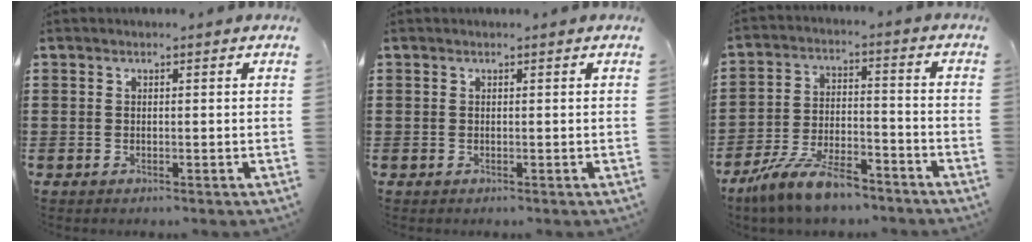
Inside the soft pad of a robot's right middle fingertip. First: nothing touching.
{"total": 0.0}
{"total": 9.7, "force": [-7.9, 2.1, 5.2], "torque": [-0.111, 0.013, -0.153]}